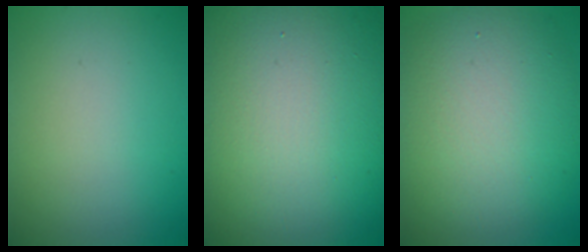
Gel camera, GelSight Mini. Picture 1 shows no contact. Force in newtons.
{"total": 22.7, "press": 22.7, "slide": 1.2}
{"total": 10.4, "press": 10.4, "slide": 0.5}